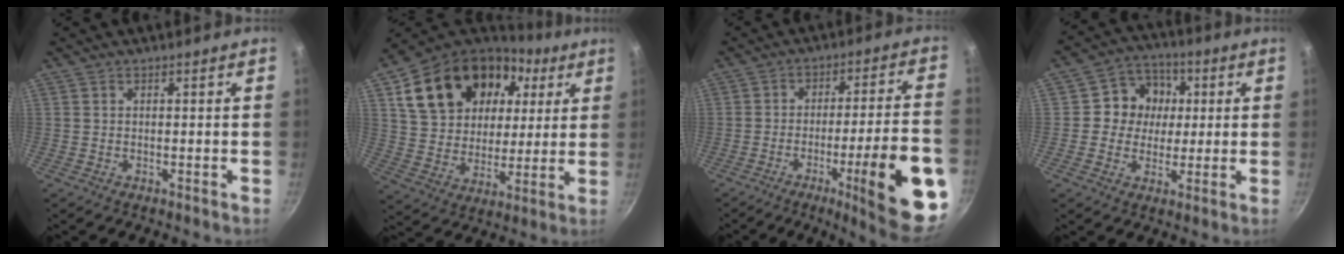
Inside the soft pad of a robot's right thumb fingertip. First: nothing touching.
{"total": 25.2, "force": [9.8, 17.7, 15.1], "torque": [-0.260, 0.010, 0.174]}
{"total": 20.7, "force": [-7.8, 3.5, 18.8], "torque": [-0.237, 0.029, -0.107]}
{"total": 9.3, "force": [1.2, 8.6, 3.4], "torque": [-0.008, 0.011, 0.003]}